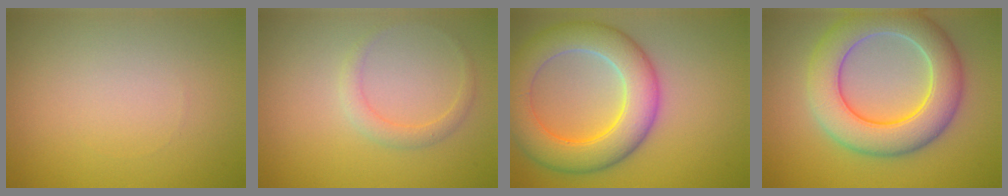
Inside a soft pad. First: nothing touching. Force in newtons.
{"total": 1.5, "press": 1.5, "slide": 0.0}
{"total": 8.1, "press": 8.1, "slide": 0.7}
{"total": 8.3, "press": 8.2, "slide": 0.3}